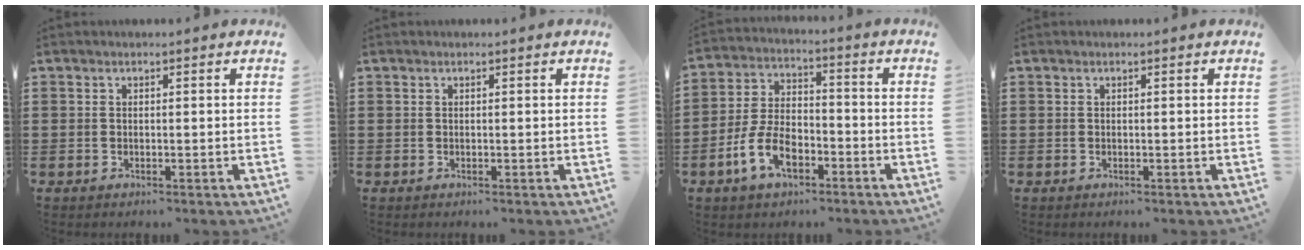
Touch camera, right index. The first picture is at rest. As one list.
[{"total": 0.0}, {"total": 8.1, "force": [-3.8, 4.3, 5.8], "torque": [-0.144, -0.001, -0.077]}, {"total": 0.0}]